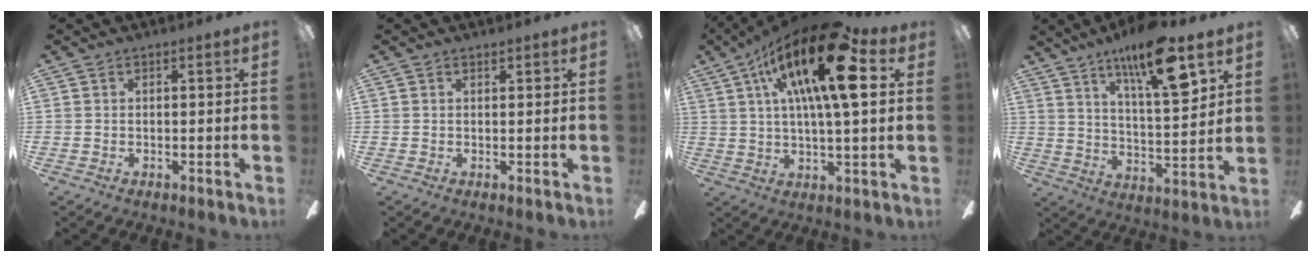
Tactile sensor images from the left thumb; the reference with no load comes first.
{"total": 0.6, "force": [0.5, 0.1, 0.1], "torque": [-0.003, -0.001, 0.011]}
{"total": 21.7, "force": [8.9, 6.9, 18.6], "torque": [-0.319, -0.021, 0.134]}
{"total": 16.8, "force": [10.7, 4.4, 12.2], "torque": [-0.198, -0.050, 0.169]}